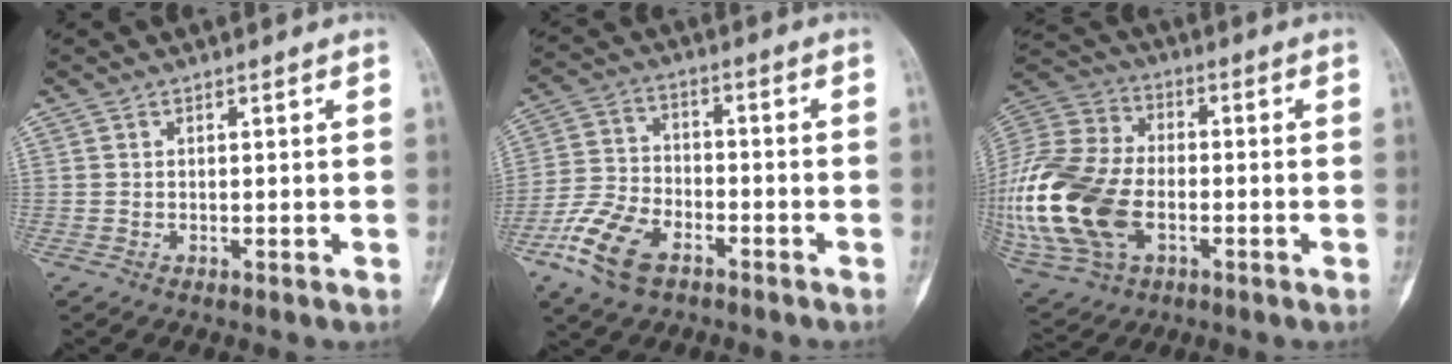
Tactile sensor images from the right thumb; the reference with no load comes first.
{"total": 11.9, "force": [-6.7, 6.6, 7.3], "torque": [-0.149, 0.021, -0.134]}
{"total": 29.6, "force": [-6.2, 19.5, 21.4], "torque": [-0.546, -0.005, -0.107]}